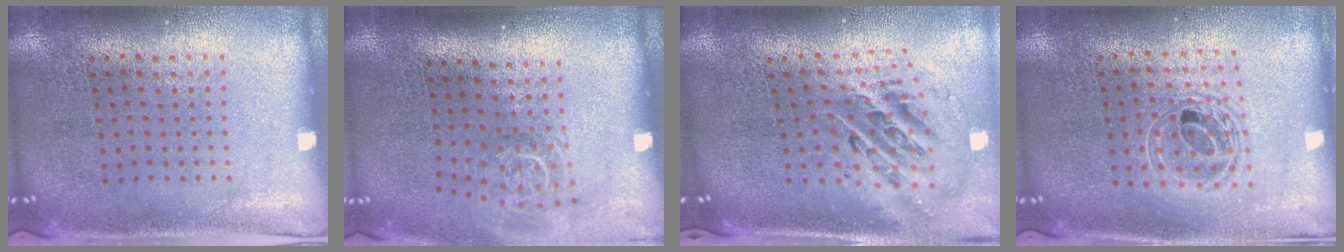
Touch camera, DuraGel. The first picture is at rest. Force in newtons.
{"total": 1.8, "press": 1.2, "slide": 1.3}
{"total": 2.8, "press": 1.9, "slide": 2.1}
{"total": 1.6, "press": 1.4, "slide": 0.9}